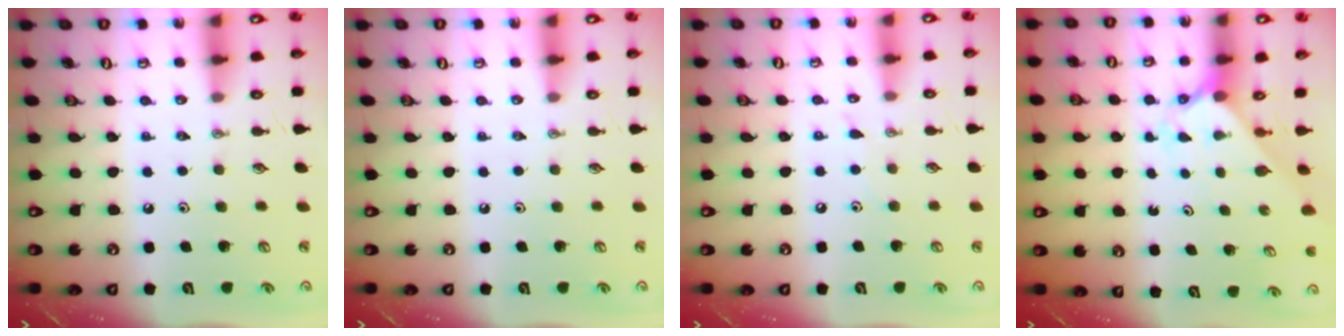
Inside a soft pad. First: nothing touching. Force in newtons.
{"total": 0.0}
{"total": 3.8, "press": 3.8, "slide": 0.6}
{"total": 2.0, "press": 2.0, "slide": 0.2}